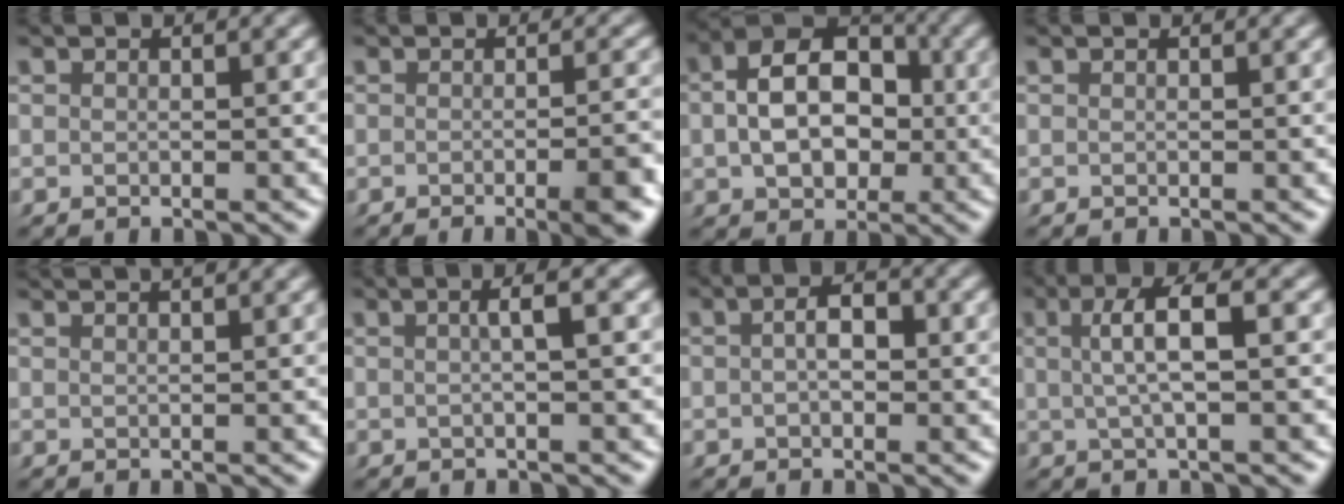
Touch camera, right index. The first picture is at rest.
{"total": 4.2, "force": [-2.0, 0.7, 3.6], "torque": [-0.039, 0.004, -0.040]}
{"total": 10.0, "force": [0.6, 7.2, 6.9], "torque": [-0.110, -0.003, 0.007]}
{"total": 0.0}
{"total": 2.1, "force": [1.7, -0.2, 1.3], "torque": [-0.006, 0.006, 0.026]}
{"total": 2.5, "force": [0.2, -0.1, 2.4], "torque": [-0.032, 0.012, 0.000]}
{"total": 2.9, "force": [0.1, 1.7, 2.3], "torque": [-0.036, 0.000, -0.002]}
{"total": 4.2, "force": [0.8, 0.8, 4.1], "torque": [-0.068, 0.015, 0.007]}